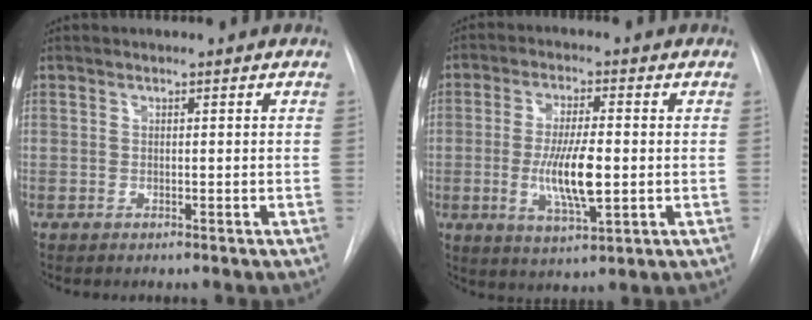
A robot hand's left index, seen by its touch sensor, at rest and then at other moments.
{"total": 9.0, "force": [-1.1, 1.9, 8.7], "torque": [-0.167, -0.013, -0.018]}